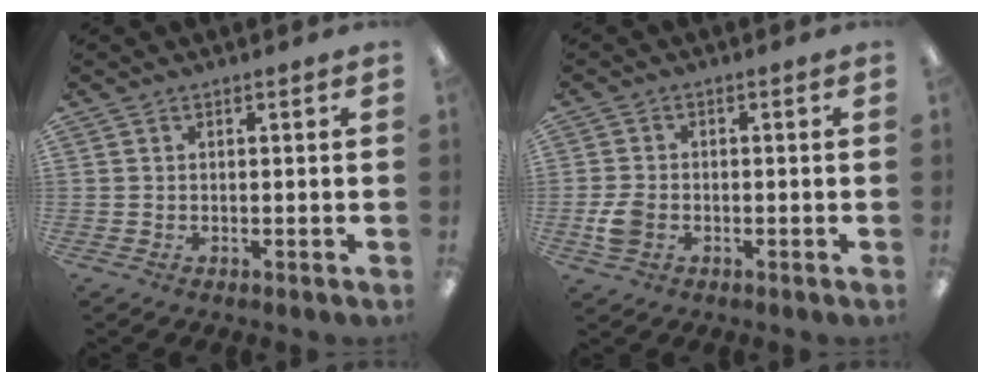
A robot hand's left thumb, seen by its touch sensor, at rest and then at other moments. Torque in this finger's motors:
{"motor_torque": [-0.05, 0.07, -0.03, 0.03, 0.01]}